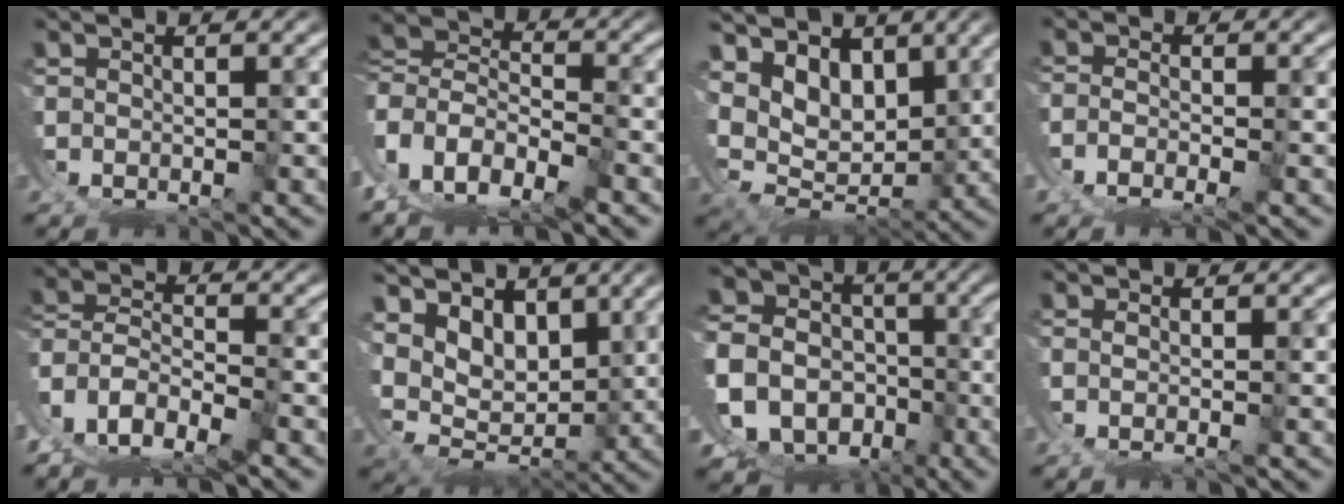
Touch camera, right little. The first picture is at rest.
{"total": 10.5, "force": [0.2, 9.1, 5.2], "torque": [-0.130, -0.029, -0.008]}
{"total": 7.0, "force": [3.1, 5.3, 3.5], "torque": [-0.082, -0.018, 0.052]}
{"total": 2.0, "force": [-1.2, 0.0, 1.7], "torque": [-0.032, -0.010, -0.013]}
{"total": 6.5, "force": [-0.7, 5.3, 3.7], "torque": [-0.089, -0.031, -0.008]}
{"total": 6.3, "force": [3.5, 4.3, 2.9], "torque": [-0.070, -0.011, 0.056]}
{"total": 13.7, "force": [-1.0, 12.4, 5.7], "torque": [-0.101, -0.035, -0.023]}
{"total": 1.6, "force": [0.4, -0.7, 1.4], "torque": [-0.022, 0.003, 0.005]}